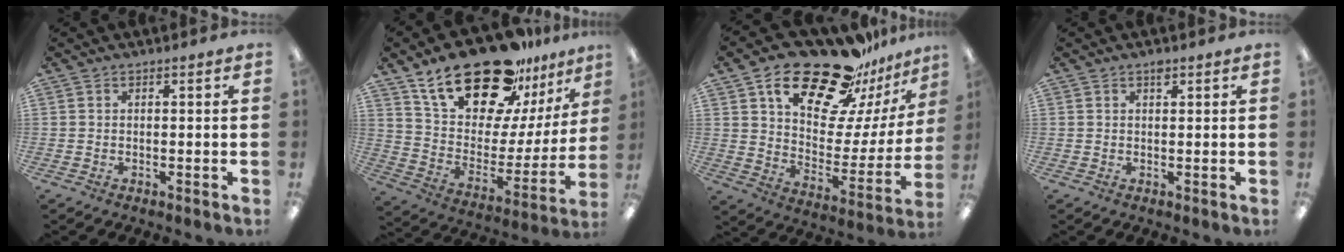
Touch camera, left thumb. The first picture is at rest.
{"total": 24.5, "force": [18.6, 10.1, 12.2], "torque": [-0.211, -0.118, 0.328]}
{"total": 25.5, "force": [18.6, 11.3, 13.2], "torque": [-0.210, -0.115, 0.321]}
{"total": 1.4, "force": [0.9, 0.6, 0.8], "torque": [-0.011, -0.002, 0.015]}